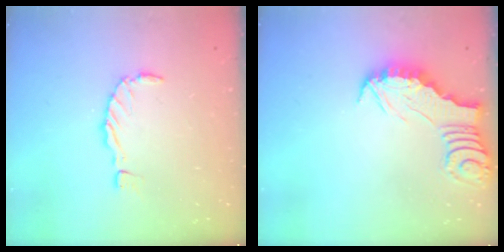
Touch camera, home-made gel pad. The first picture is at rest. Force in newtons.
{"total": 2.5, "press": 2.5, "slide": 0.2}